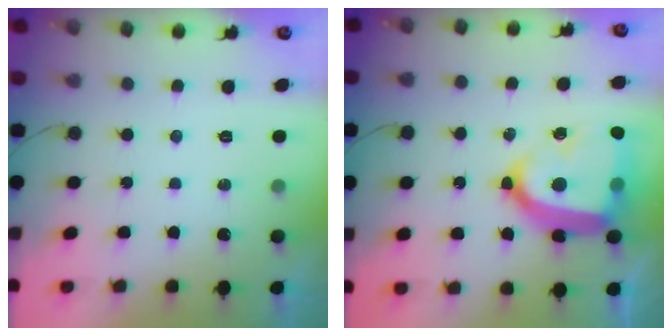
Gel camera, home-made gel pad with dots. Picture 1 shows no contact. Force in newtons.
{"total": 23.4, "press": 23.3, "slide": 1.9}